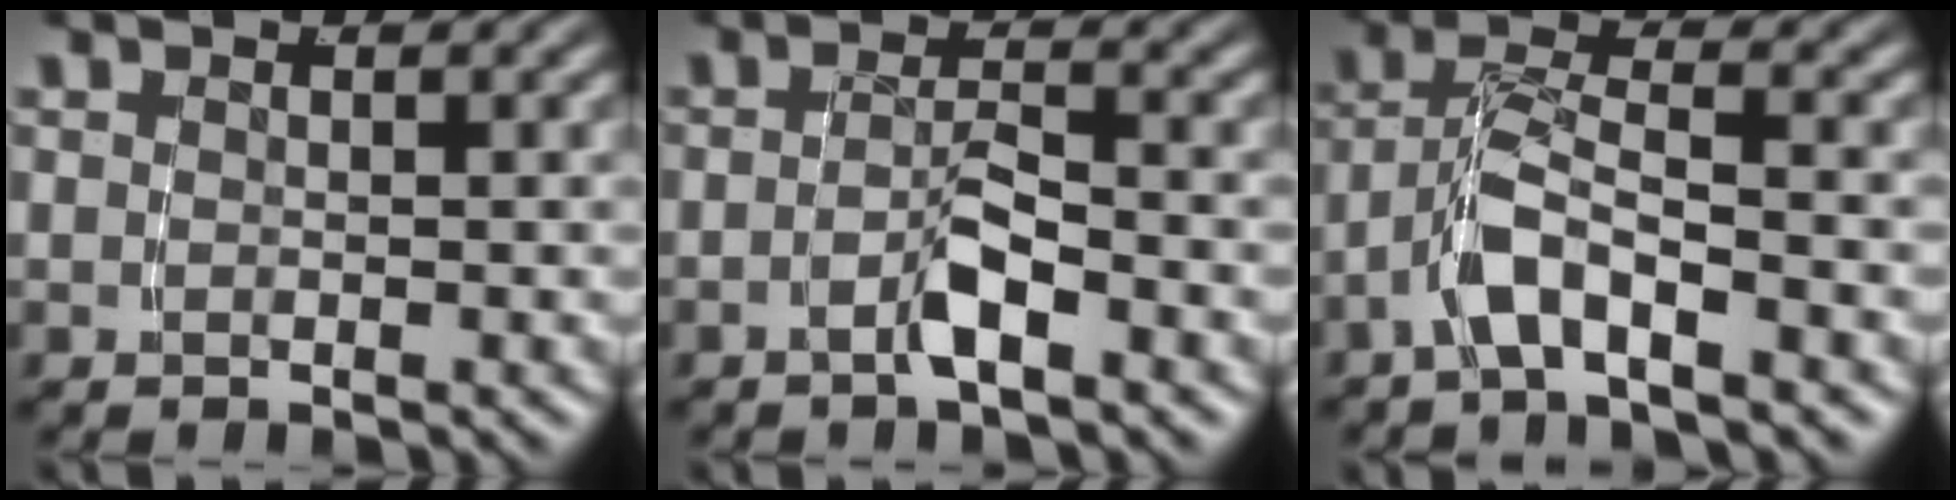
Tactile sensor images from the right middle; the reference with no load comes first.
{"total": 2.6, "force": [-1.9, 0.0, 1.8], "torque": [-0.028, 0.000, -0.033]}
{"total": 3.5, "force": [-1.8, 1.2, 2.8], "torque": [-0.068, -0.007, -0.029]}